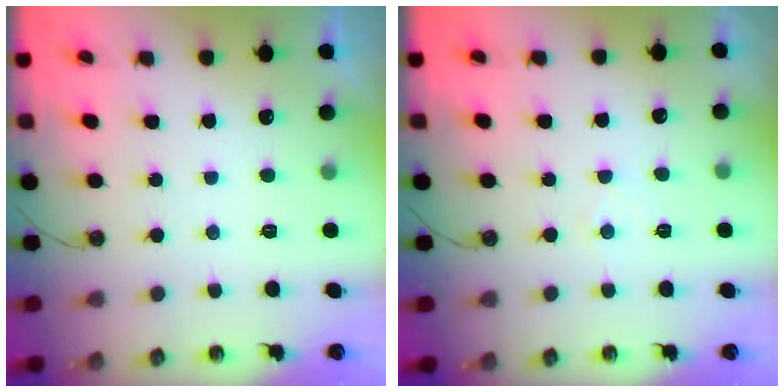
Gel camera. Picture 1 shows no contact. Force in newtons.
{"total": 3.5, "press": 3.5, "slide": 0.5}